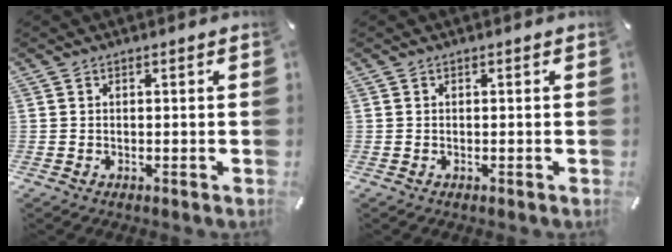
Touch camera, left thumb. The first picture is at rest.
{"total": 0.0}